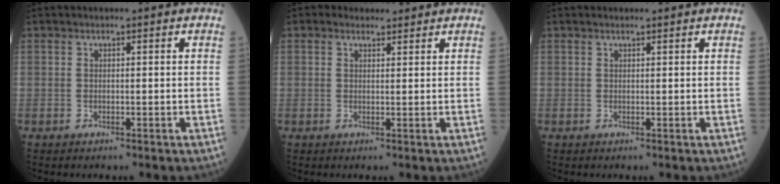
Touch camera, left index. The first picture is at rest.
{"total": 1.8, "force": [1.5, 1.0, 0.1], "torque": [-0.005, 0.009, 0.023]}
{"total": 0.8, "force": [0.8, 0.0, 0.3], "torque": [-0.008, 0.002, 0.014]}